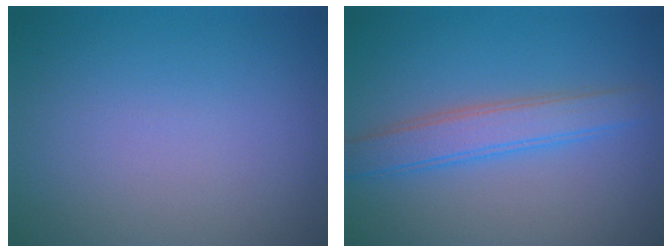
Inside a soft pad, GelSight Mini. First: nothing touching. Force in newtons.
{"total": 3.5, "press": 3.5, "slide": 0.1}